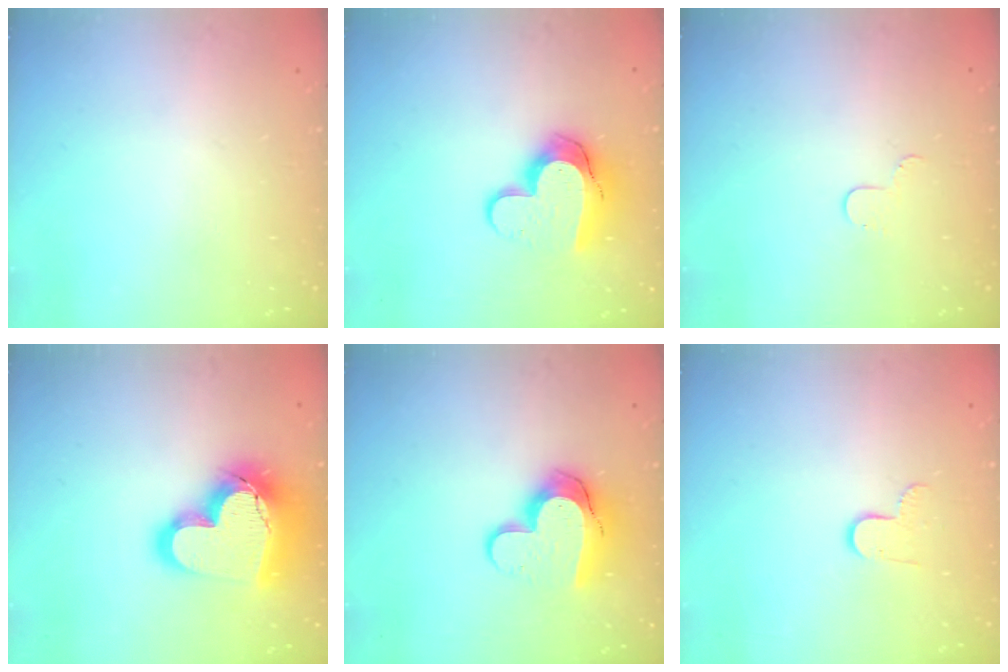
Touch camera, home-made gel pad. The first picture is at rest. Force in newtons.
{"total": 13.3, "press": 13.3, "slide": 1.1}
{"total": 3.5, "press": 3.5, "slide": 0.4}
{"total": 21.8, "press": 21.7, "slide": 1.8}
{"total": 13.3, "press": 13.3, "slide": 1.1}
{"total": 5.8, "press": 5.8, "slide": 0.5}